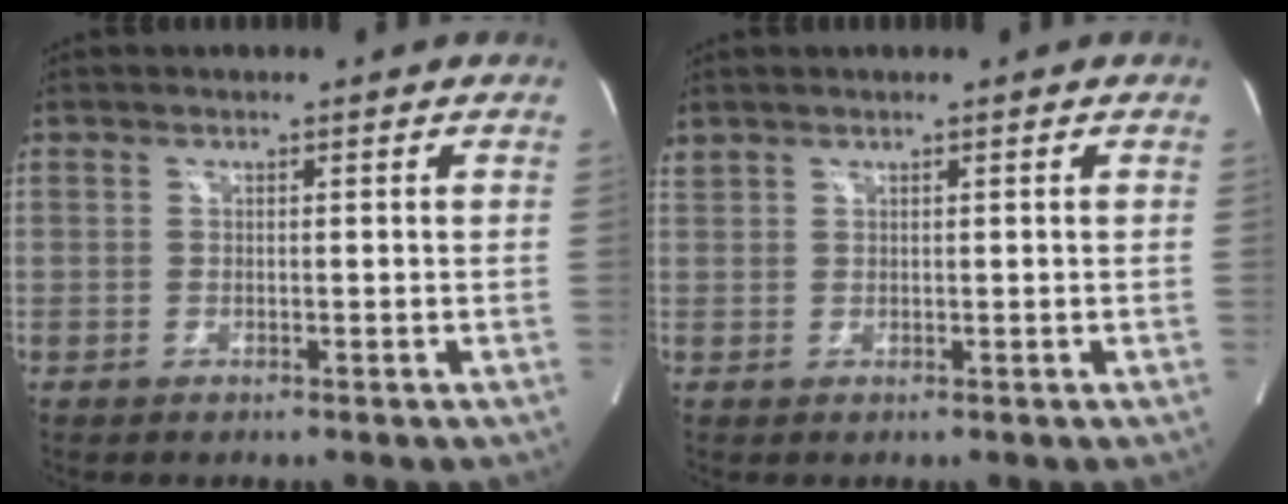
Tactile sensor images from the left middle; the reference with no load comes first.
{"total": 0.9, "force": [0.9, 0.2, 0.0], "torque": [-0.011, 0.012, 0.025]}